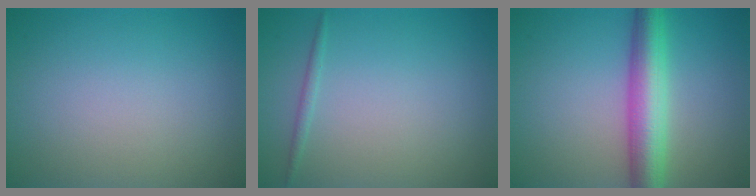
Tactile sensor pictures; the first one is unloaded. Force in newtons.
{"total": 0.7, "press": 0.7, "slide": 0.0}
{"total": 6.0, "press": 6.0, "slide": 0.1}